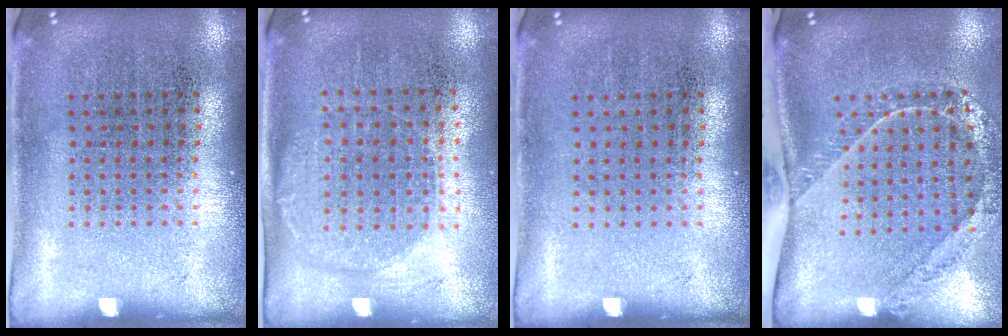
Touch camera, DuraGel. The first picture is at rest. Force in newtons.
{"total": 1.3, "press": 1.1, "slide": 0.6}
{"total": 0.0}
{"total": 1.8, "press": 1.5, "slide": 1.1}